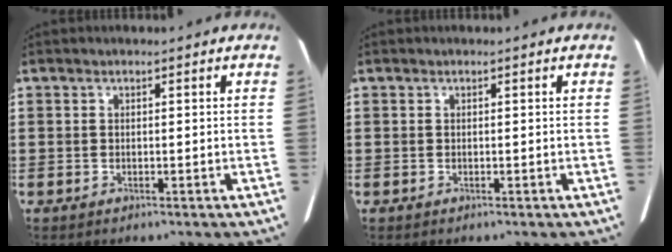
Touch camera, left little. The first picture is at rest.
{"total": 0.0}